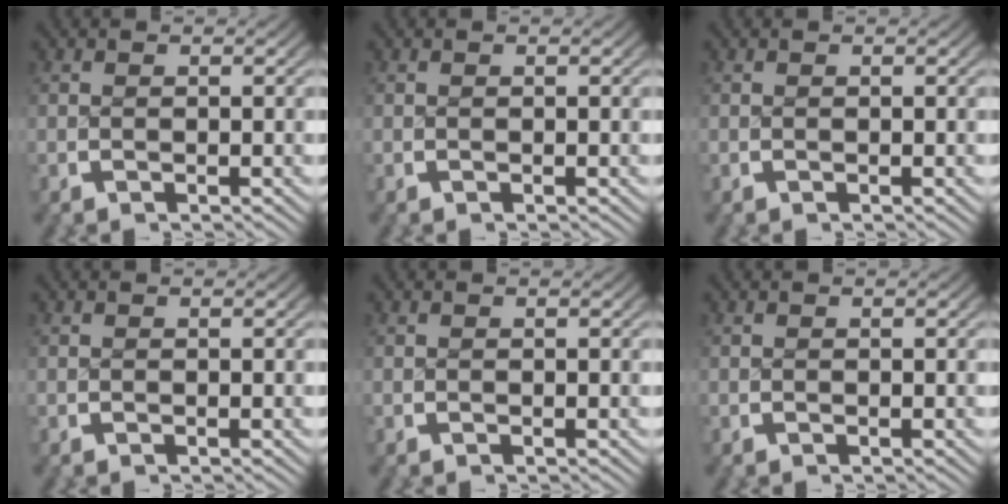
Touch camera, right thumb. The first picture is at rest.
{"total": 0.0}
{"total": 0.0}
{"total": 0.0}
{"total": 0.0}
{"total": 0.0}